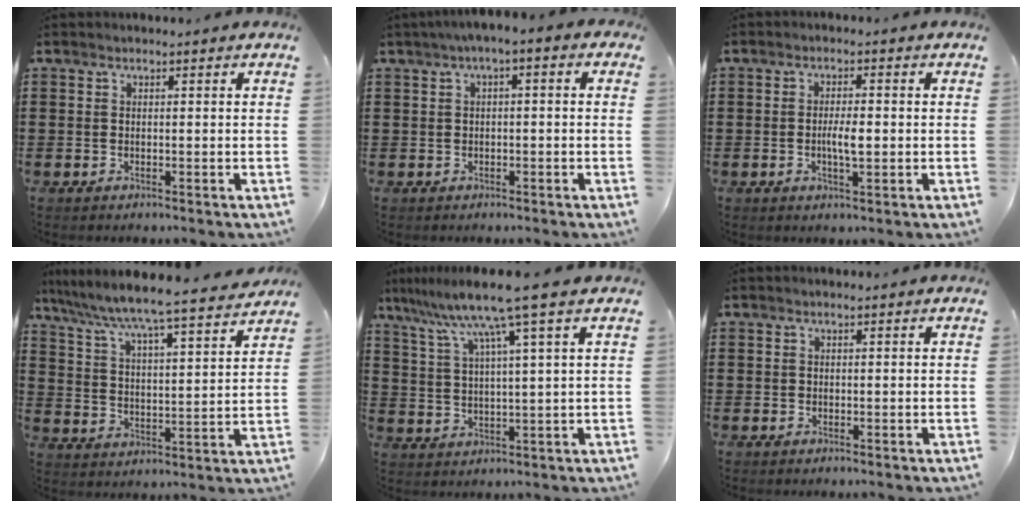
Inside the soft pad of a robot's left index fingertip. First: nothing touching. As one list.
[{"total": 2.1, "force": [-1.0, 0.5, 1.8], "torque": [-0.031, 0.003, -0.022]}, {"total": 3.7, "force": [-0.4, 1.0, 3.5], "torque": [-0.055, -0.002, -0.009]}, {"total": 5.6, "force": [5.2, -0.6, 1.8], "torque": [-0.063, -0.045, 0.080]}, {"total": 9.6, "force": [6.6, -0.8, 6.9], "torque": [-0.156, -0.025, 0.108]}, {"total": 0.0}]